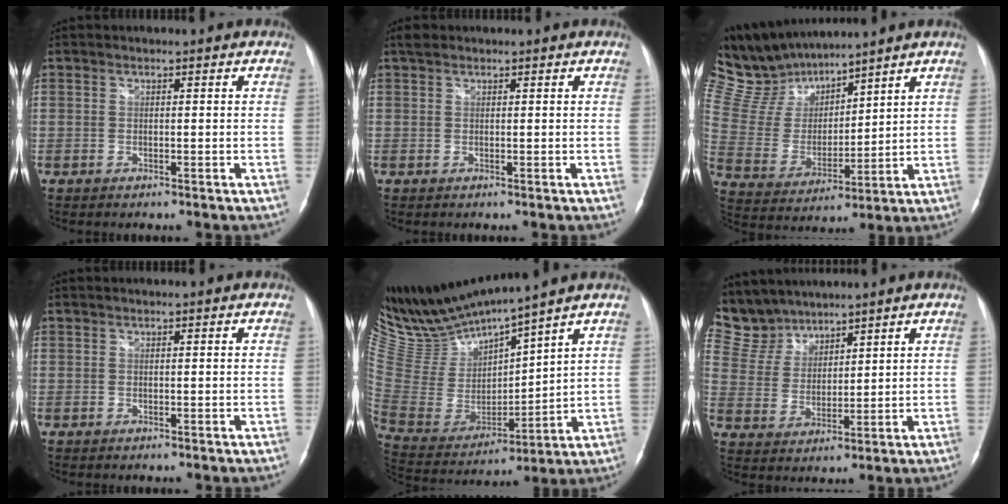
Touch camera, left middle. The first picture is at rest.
{"total": 1.2, "force": [1.0, 0.6, 0.4], "torque": [-0.012, 0.015, 0.017]}
{"total": 12.6, "force": [11.7, 3.0, 3.5], "torque": [-0.093, 0.014, 0.243]}
{"total": 0.0}
{"total": 14.8, "force": [13.9, -0.6, 4.8], "torque": [-0.115, -0.017, 0.293]}
{"total": 6.6, "force": [6.1, 2.5, -0.3], "torque": [-0.001, 0.010, 0.137]}